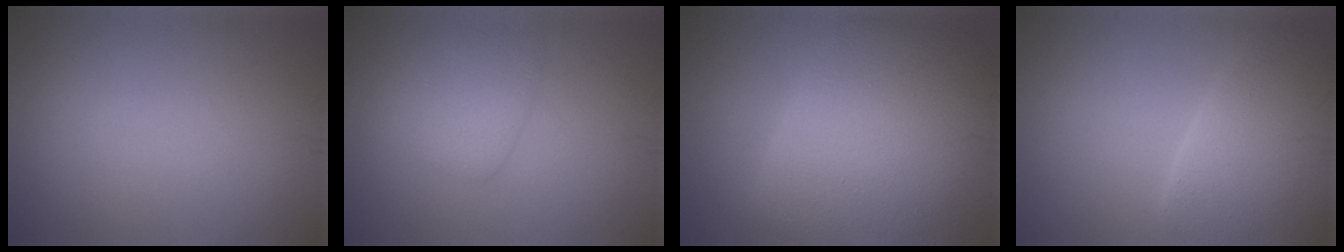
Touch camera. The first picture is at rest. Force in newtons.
{"total": 3.0, "press": 3.0, "slide": 0.2}
{"total": 12.0, "press": 12.0, "slide": 0.2}
{"total": 6.5, "press": 6.5, "slide": 0.2}